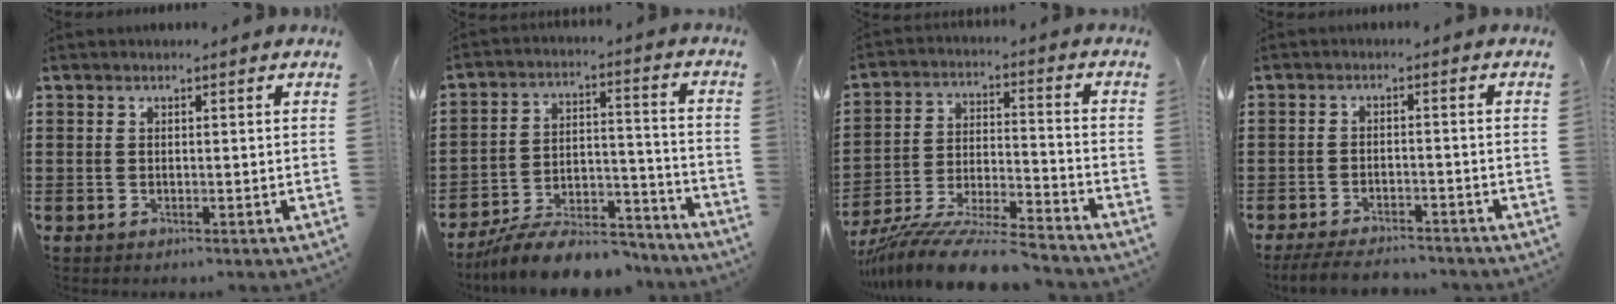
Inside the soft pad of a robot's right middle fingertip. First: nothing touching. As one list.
[{"total": 9.5, "force": [-8.8, 1.9, 2.9], "torque": [-0.040, 0.034, -0.166]}, {"total": 11.0, "force": [-10.2, 0.3, 4.1], "torque": [-0.074, 0.016, -0.202]}, {"total": 3.8, "force": [-3.6, 0.6, 1.1], "torque": [-0.024, 0.000, -0.075]}]